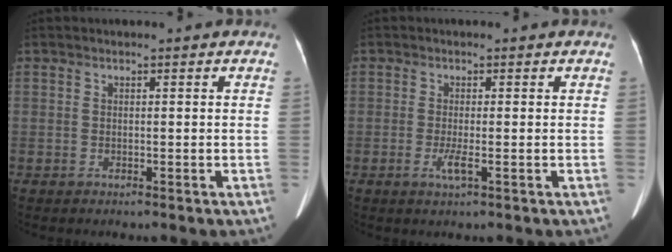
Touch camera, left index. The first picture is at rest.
{"total": 1.8, "force": [-0.6, 0.0, 1.7], "torque": [-0.035, -0.005, -0.011]}